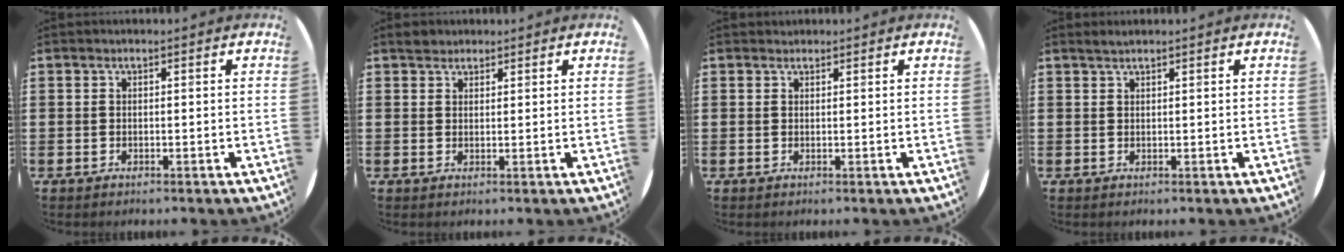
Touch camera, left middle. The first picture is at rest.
{"total": 1.6, "force": [1.4, 0.7, -0.1], "torque": [0.007, 0.002, 0.026]}
{"total": 0.5, "force": [0.5, 0.2, -0.1], "torque": [0.004, 0.005, 0.008]}
{"total": 0.8, "force": [0.8, 0.0, 0.2], "torque": [-0.003, 0.000, 0.015]}